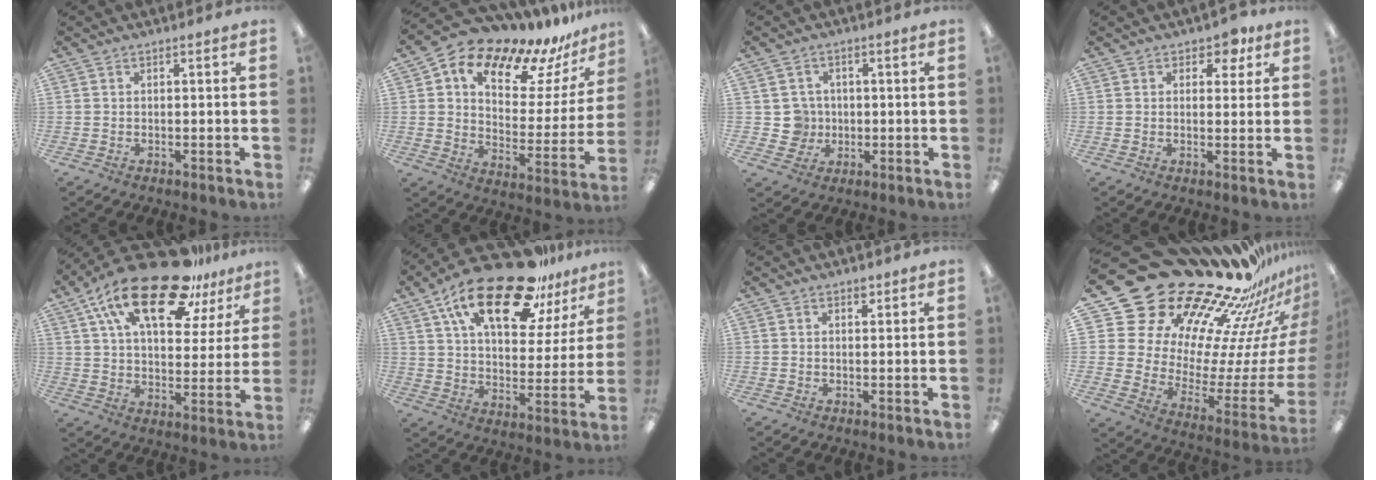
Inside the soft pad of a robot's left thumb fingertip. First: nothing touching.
{"total": 15.9, "force": [11.9, 6.9, 7.8], "torque": [-0.141, -0.084, 0.201]}
{"total": 5.5, "force": [0.1, 5.5, 0.6], "torque": [-0.011, 0.006, 0.006]}
{"total": 4.0, "force": [2.4, 2.8, 1.6], "torque": [-0.006, -0.007, 0.038]}
{"total": 22.9, "force": [14.8, 9.0, 15.0], "torque": [-0.263, -0.079, 0.250]}
{"total": 23.9, "force": [15.8, 9.4, 15.2], "torque": [-0.256, -0.088, 0.270]}
{"total": 1.5, "force": [1.1, 0.7, 0.7], "torque": [0.002, -0.006, 0.017]}
{"total": 33.2, "force": [26.6, 14.5, 13.6], "torque": [-0.149, -0.269, 0.512]}